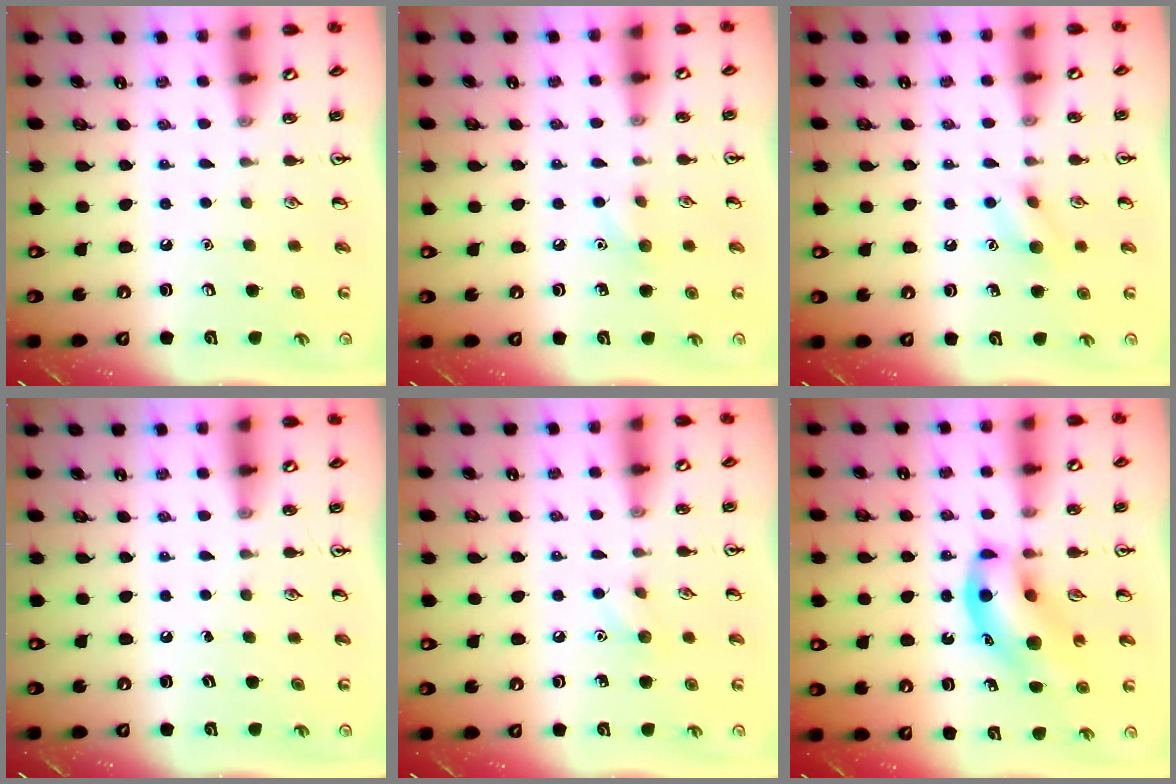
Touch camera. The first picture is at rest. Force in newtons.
{"total": 5.4, "press": 5.2, "slide": 1.7}
{"total": 7.2, "press": 7.1, "slide": 1.2}
{"total": 0.0}
{"total": 5.7, "press": 5.4, "slide": 1.9}
{"total": 11.5, "press": 11.1, "slide": 3.1}